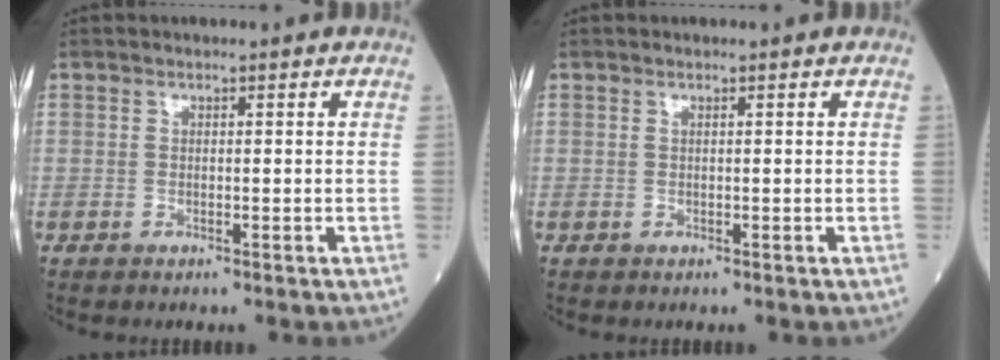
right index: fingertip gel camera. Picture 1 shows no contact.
{"total": 0.0}